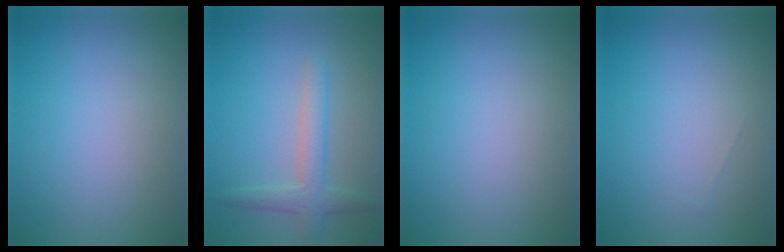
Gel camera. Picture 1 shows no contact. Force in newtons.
{"total": 2.8, "press": 2.8, "slide": 0.1}
{"total": 0.0}
{"total": 0.0}